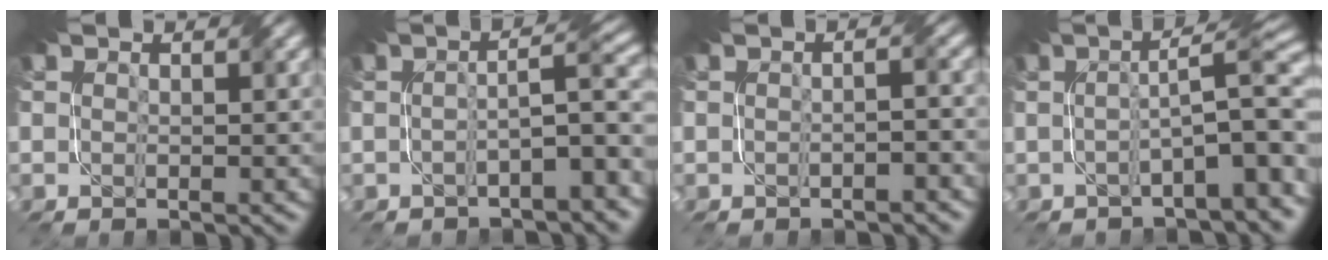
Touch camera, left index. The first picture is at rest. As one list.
[{"total": 4.9, "force": [-1.8, 0.8, 4.5], "torque": [-0.063, 0.017, -0.035]}, {"total": 1.4, "force": [-1.0, -0.1, 1.0], "torque": [-0.016, 0.004, -0.020]}, {"total": 7.1, "force": [-1.9, 1.3, 6.7], "torque": [-0.084, 0.021, -0.035]}]